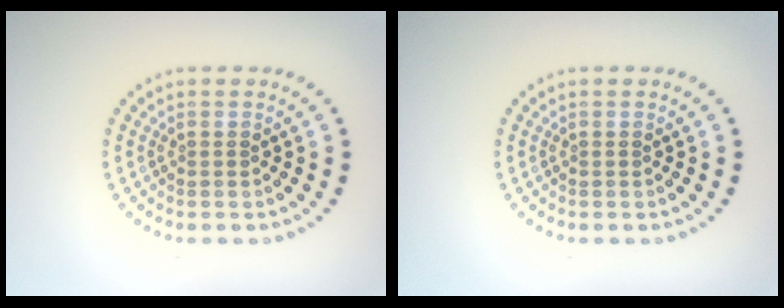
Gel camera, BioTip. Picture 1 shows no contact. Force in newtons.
{"total": 0.0}